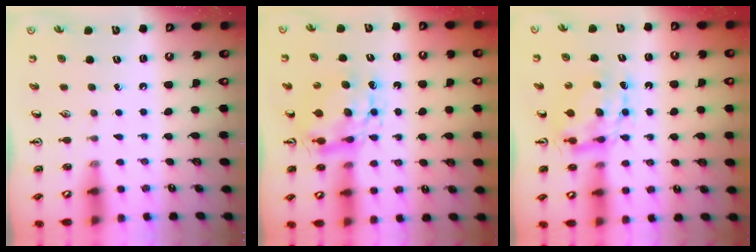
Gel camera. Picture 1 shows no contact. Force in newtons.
{"total": 7.9, "press": 7.9, "slide": 0.8}
{"total": 8.4, "press": 8.4, "slide": 0.6}